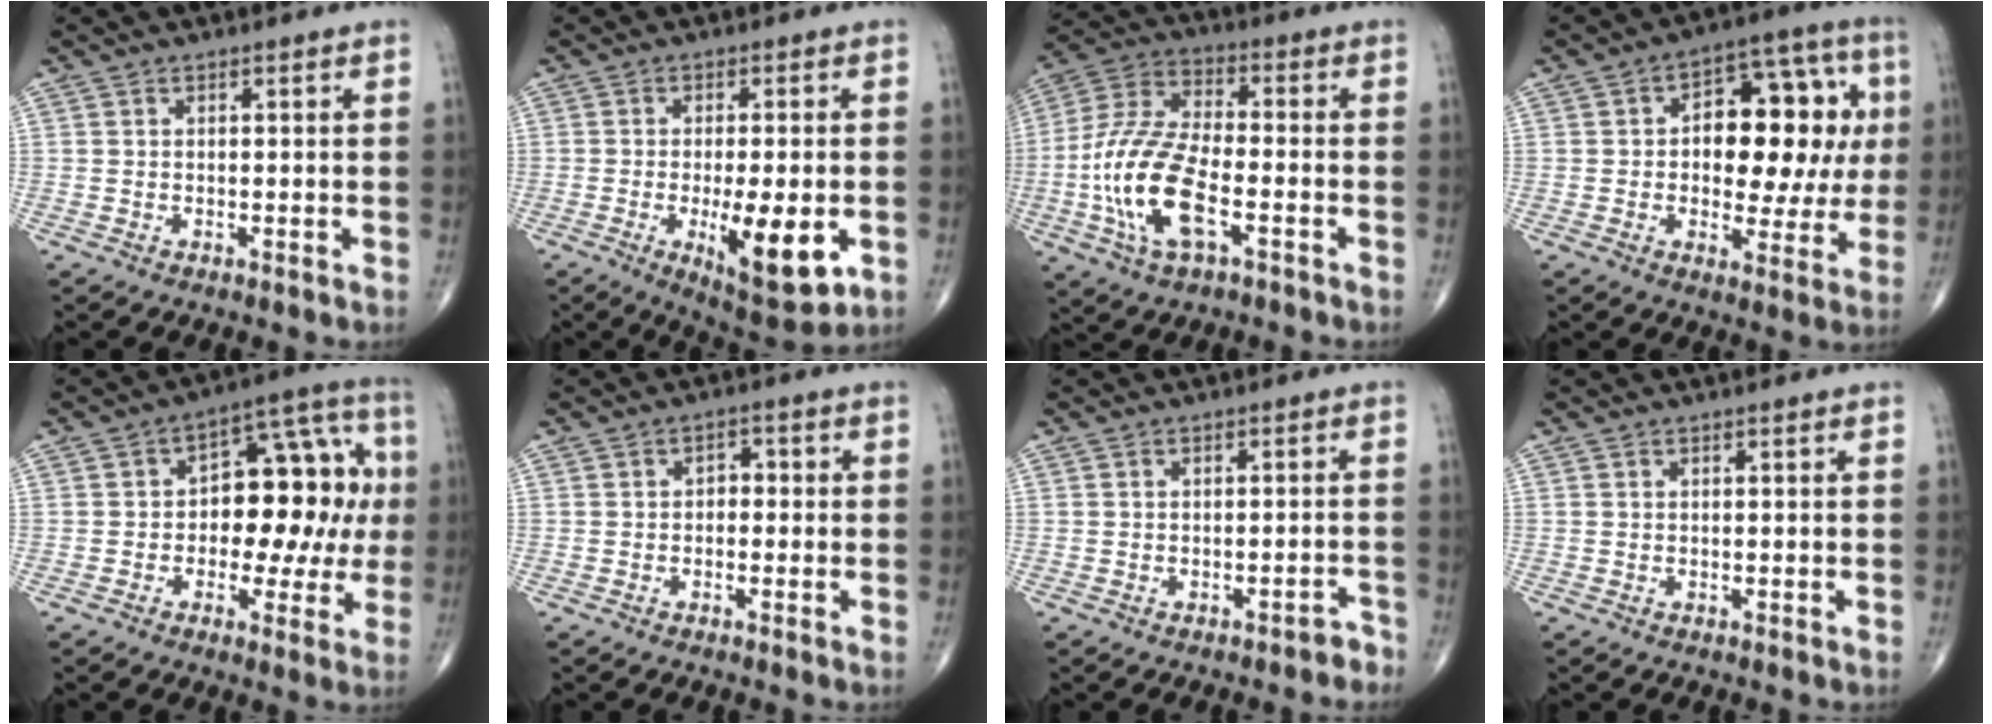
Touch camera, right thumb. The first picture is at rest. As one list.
[{"total": 12.3, "force": [-3.1, 3.9, 11.2], "torque": [-0.164, -0.016, -0.038]}, {"total": 16.4, "force": [-4.8, 7.2, 13.9], "torque": [-0.296, 0.024, -0.091]}, {"total": 18.3, "force": [1.8, 10.2, 15.1], "torque": [-0.154, 0.031, 0.026]}, {"total": 16.4, "force": [0.0, 9.4, 13.4], "torque": [-0.124, 0.046, -0.003]}, {"total": 2.5, "force": [-0.1, 1.8, 1.7], "torque": [-0.003, 0.011, -0.011]}, {"total": 2.1, "force": [-1.8, 0.7, 0.8], "torque": [-0.004, 0.020, -0.021]}, {"total": 0.0}]